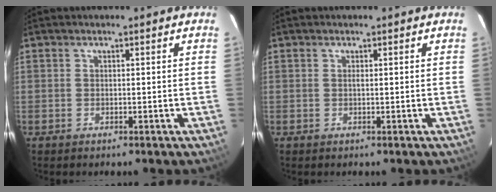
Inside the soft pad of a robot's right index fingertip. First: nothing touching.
{"total": 0.0}